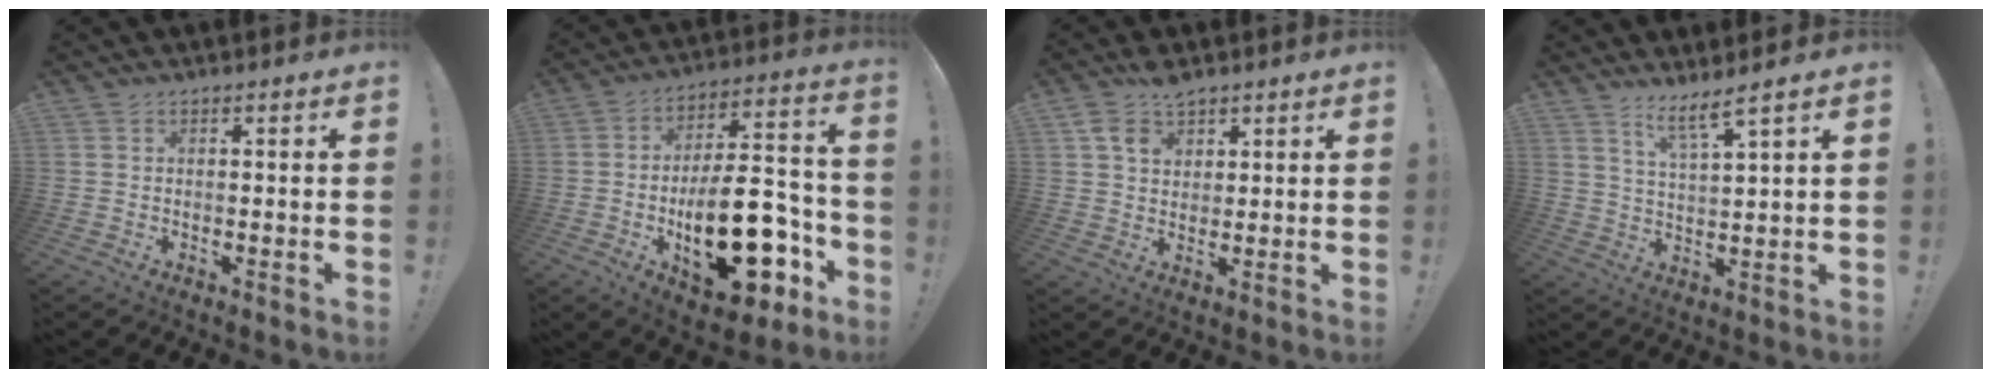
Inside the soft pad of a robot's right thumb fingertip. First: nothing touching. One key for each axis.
{"total": 24.3, "fx": -7.9, "fy": 11.1, "fz": 20.1, "tx": -0.328, "ty": 0.057, "tz": -0.115}
{"total": 6.9, "fx": 3.9, "fy": 4.6, "fz": 3.3, "tx": -0.044, "ty": -0.014, "tz": 0.073}
{"total": 7.2, "fx": 5.5, "fy": 0.5, "fz": 4.6, "tx": -0.083, "ty": -0.031, "tz": 0.094}